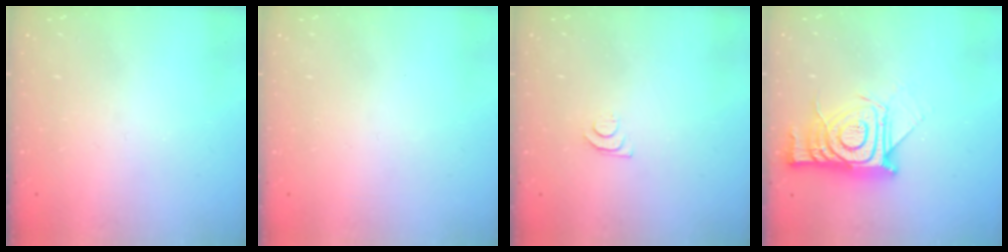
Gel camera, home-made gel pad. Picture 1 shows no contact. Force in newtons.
{"total": 1.6, "press": 1.6, "slide": 0.1}
{"total": 4.1, "press": 4.1, "slide": 0.5}
{"total": 15.2, "press": 15.1, "slide": 1.1}